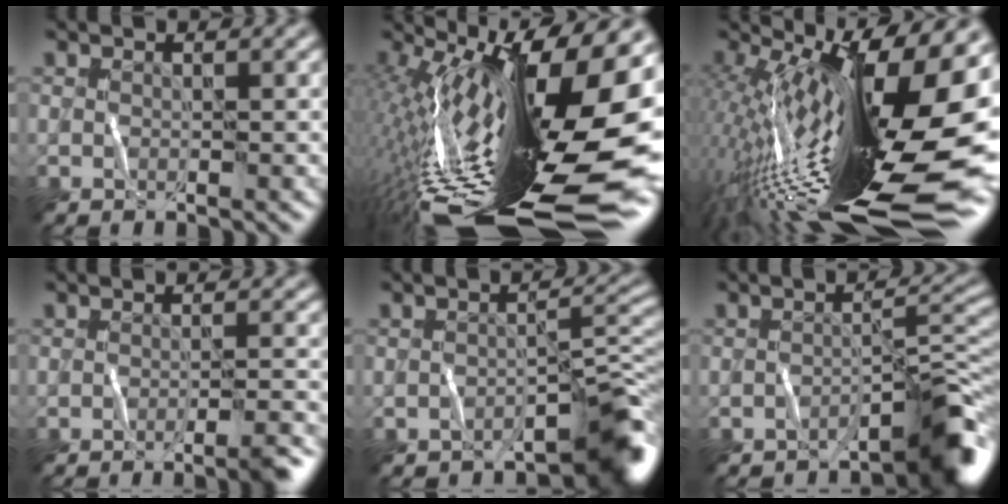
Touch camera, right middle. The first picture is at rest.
{"total": 19.9, "force": [-1.6, 6.7, 18.7], "torque": [-0.311, -0.013, -0.043]}
{"total": 19.9, "force": [-1.8, 5.9, 19.0], "torque": [-0.310, 0.009, -0.052]}
{"total": 3.6, "force": [-2.3, 0.6, 2.8], "torque": [-0.034, 0.003, -0.039]}
{"total": 5.5, "force": [-3.8, 1.7, 3.5], "torque": [-0.029, 0.006, -0.056]}
{"total": 5.2, "force": [-3.9, 0.8, 3.3], "torque": [-0.037, 0.012, -0.061]}